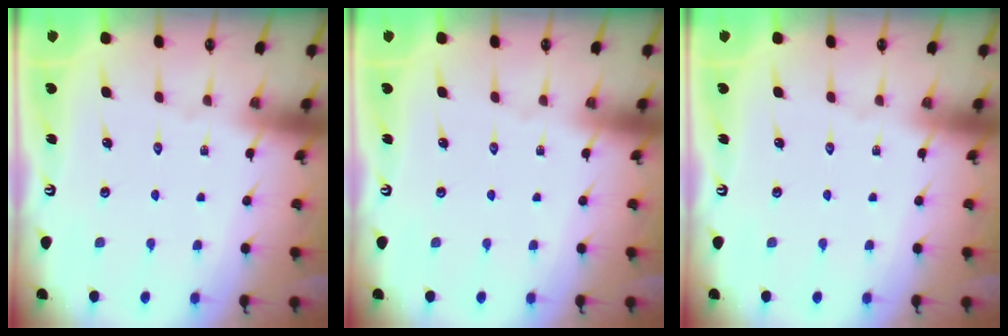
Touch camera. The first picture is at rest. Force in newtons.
{"total": 0.0}
{"total": 0.0}